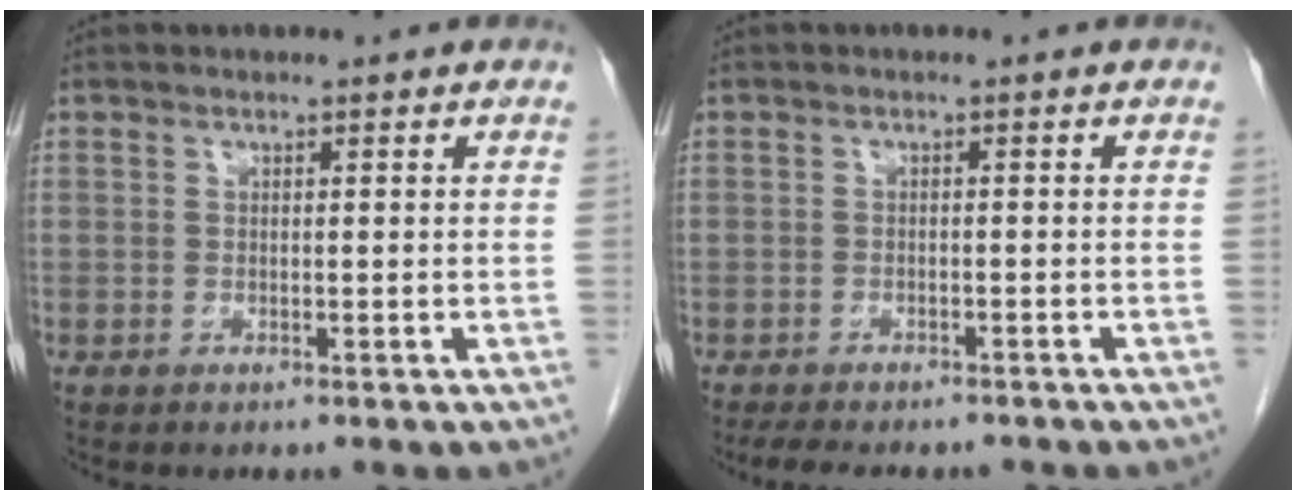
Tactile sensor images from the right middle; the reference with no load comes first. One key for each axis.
{"total": 7.8, "fx": -6.6, "fy": 2.4, "fz": 3.2, "tx": -0.049, "ty": -0.006, "tz": -0.089}